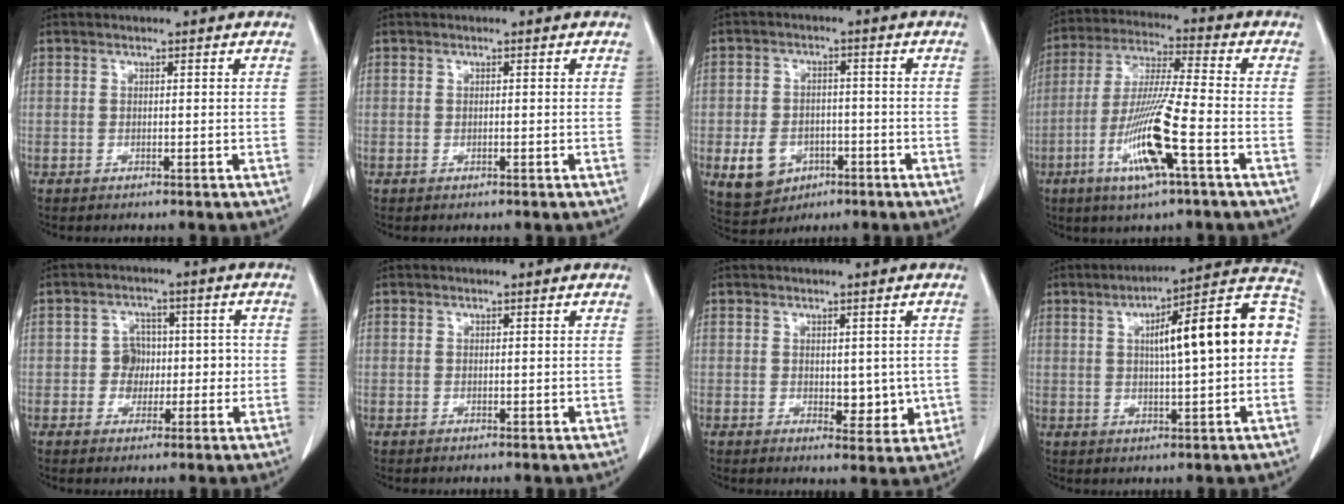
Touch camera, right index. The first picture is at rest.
{"total": 0.0}
{"total": 7.2, "force": [-2.7, 5.7, 3.4], "torque": [-0.070, 0.006, -0.030]}
{"total": 13.0, "force": [-4.9, 0.1, 12.0], "torque": [-0.243, -0.014, -0.093]}
{"total": 4.6, "force": [-0.3, 4.3, 1.5], "torque": [-0.004, 0.024, -0.001]}
{"total": 0.0}
{"total": 4.5, "force": [-0.1, 2.6, 3.7], "torque": [-0.038, -0.007, 0.010]}
{"total": 16.1, "force": [1.9, 2.9, 15.7], "torque": [-0.217, 0.048, 0.025]}